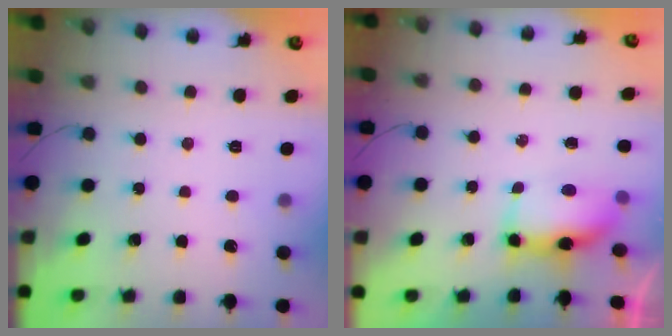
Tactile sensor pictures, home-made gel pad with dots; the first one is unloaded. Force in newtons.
{"total": 13.1, "press": 8.8, "slide": 9.7}